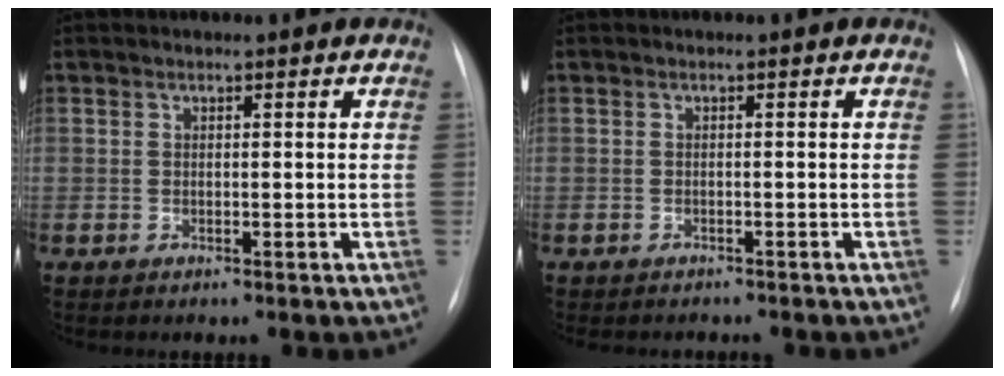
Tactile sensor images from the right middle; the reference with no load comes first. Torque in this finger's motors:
{"motor_torque": [0.04, -0.04, 0.00, 0.00]}